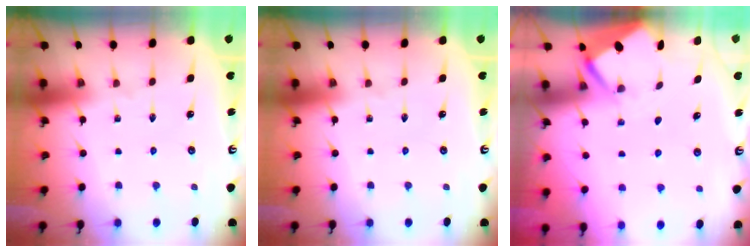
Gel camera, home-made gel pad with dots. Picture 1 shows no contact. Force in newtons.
{"total": 0.0}
{"total": 2.6, "press": 2.6, "slide": 0.4}